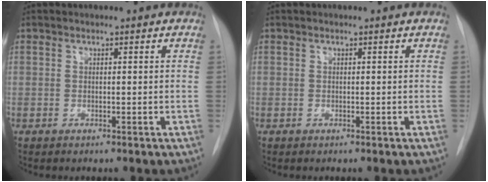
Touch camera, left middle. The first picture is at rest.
{"total": 0.0}